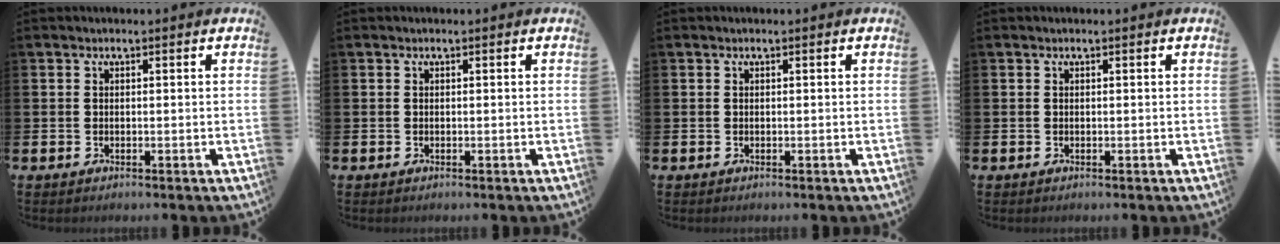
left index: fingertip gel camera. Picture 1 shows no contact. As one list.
[{"total": 0.0}, {"total": 0.0}, {"total": 0.0}]